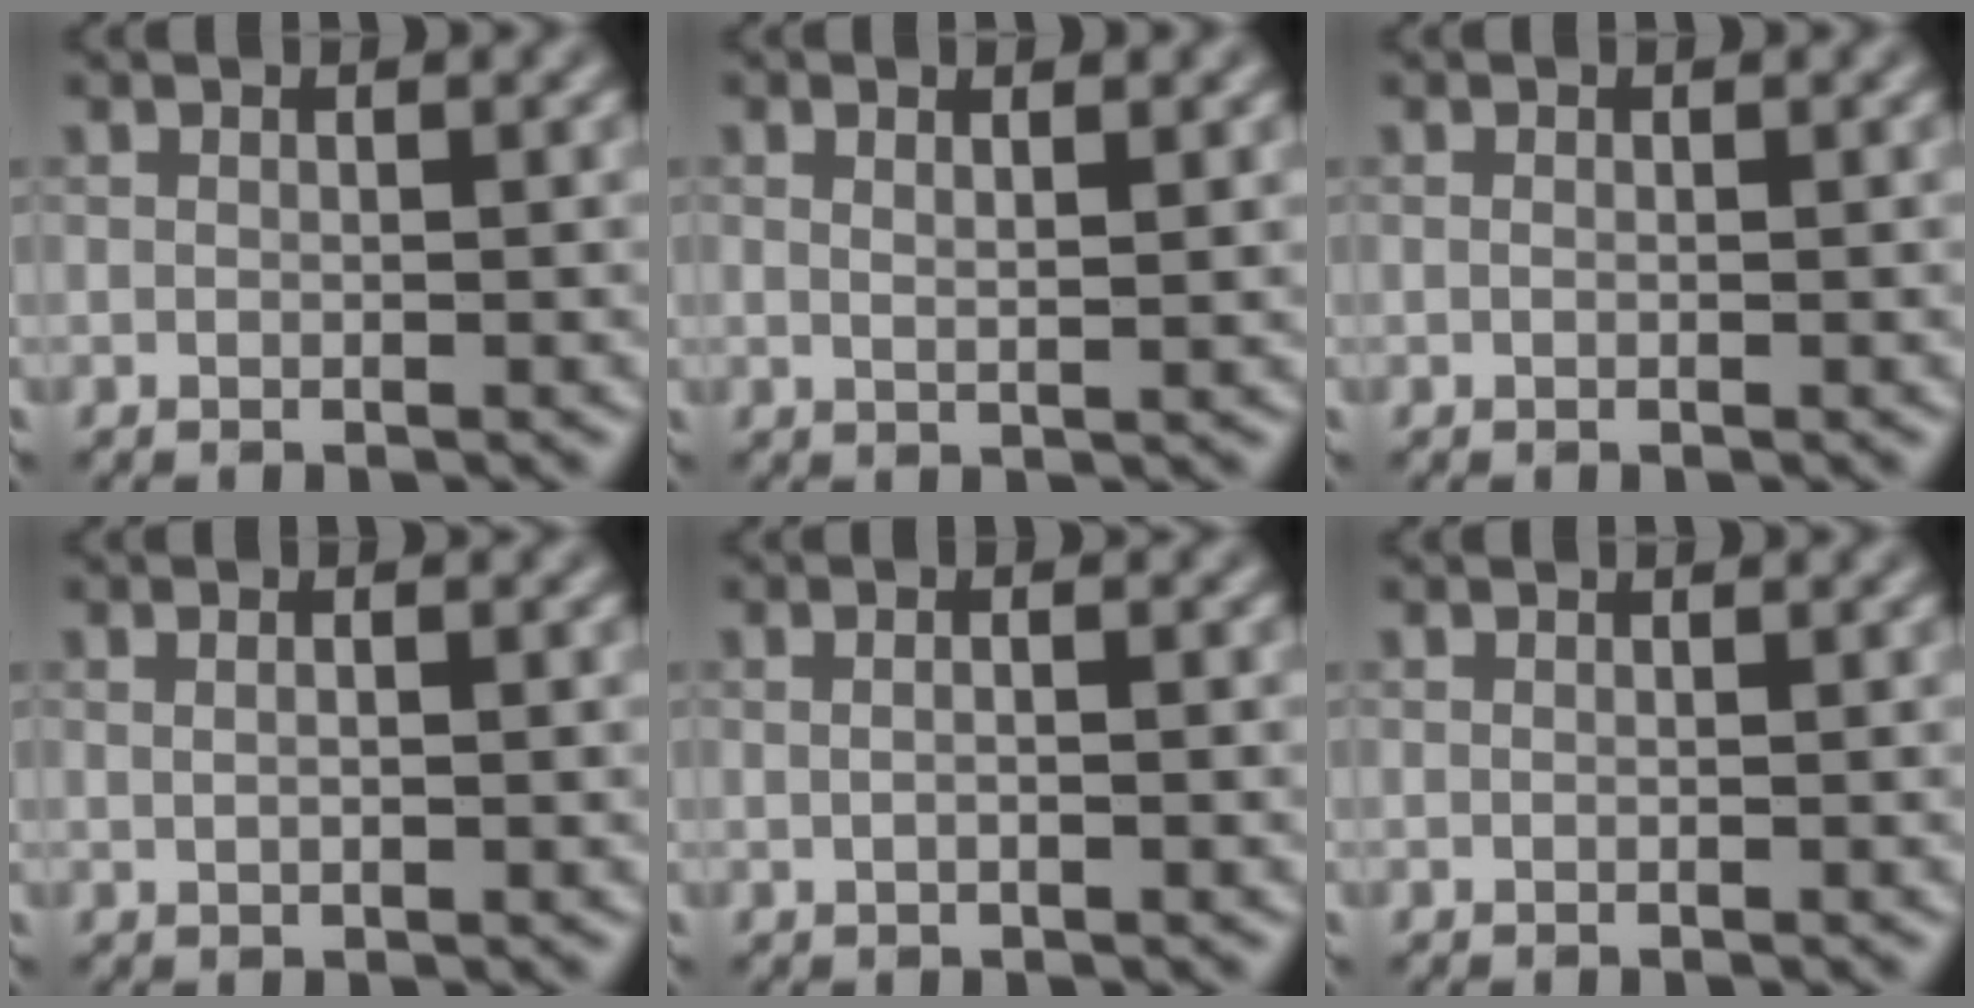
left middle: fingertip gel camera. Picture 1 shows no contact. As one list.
[{"total": 2.3, "force": [1.1, 0.8, 1.8], "torque": [-0.017, 0.003, 0.008]}, {"total": 0.0}, {"total": 2.7, "force": [1.1, 1.4, 2.1], "torque": [-0.021, 0.022, -0.005]}, {"total": 3.9, "force": [1.2, 2.1, 3.0], "torque": [-0.022, 0.036, -0.021]}, {"total": 0.0}]